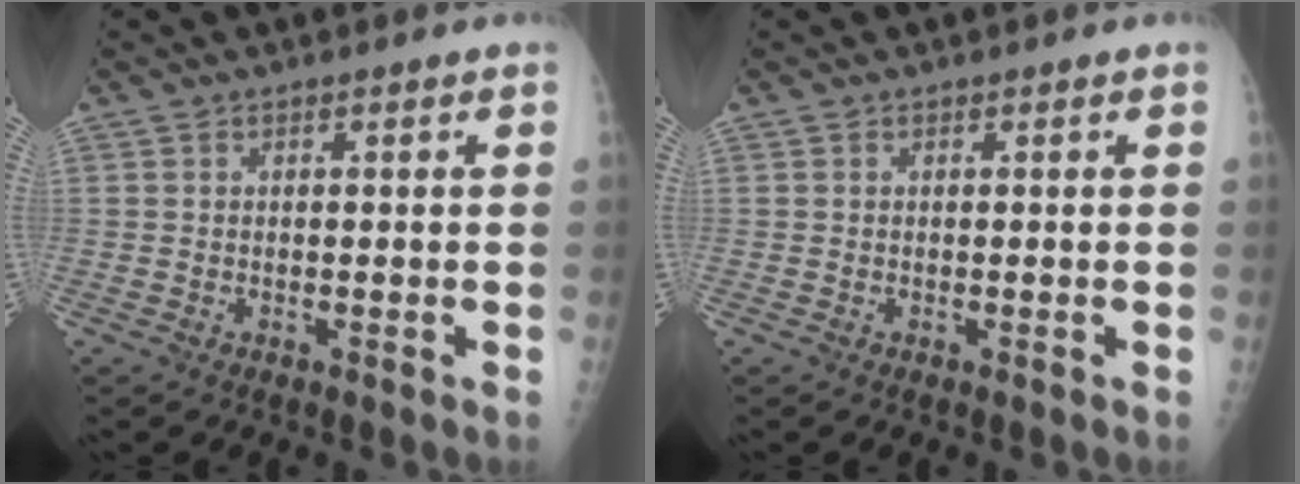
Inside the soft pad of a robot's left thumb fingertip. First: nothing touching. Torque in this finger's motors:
{"motor_torque": [-0.03, 0.03, 0.00, 0.00, 0.00]}